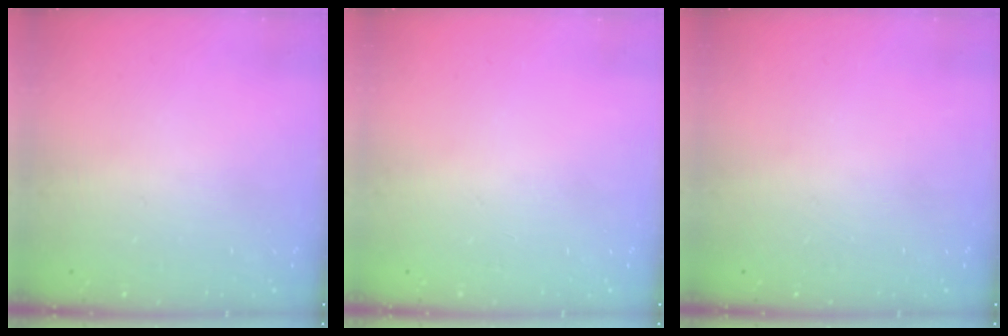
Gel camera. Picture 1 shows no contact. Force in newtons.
{"total": 0.0}
{"total": 0.0}